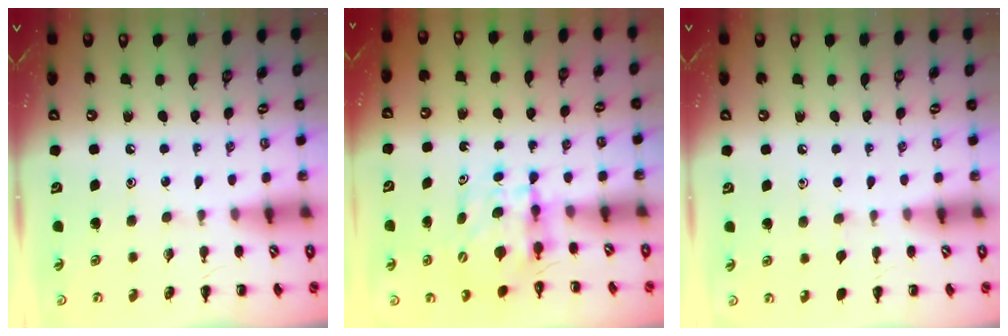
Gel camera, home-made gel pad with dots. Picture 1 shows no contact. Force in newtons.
{"total": 5.0, "press": 5.0, "slide": 0.4}
{"total": 2.5, "press": 2.2, "slide": 1.2}